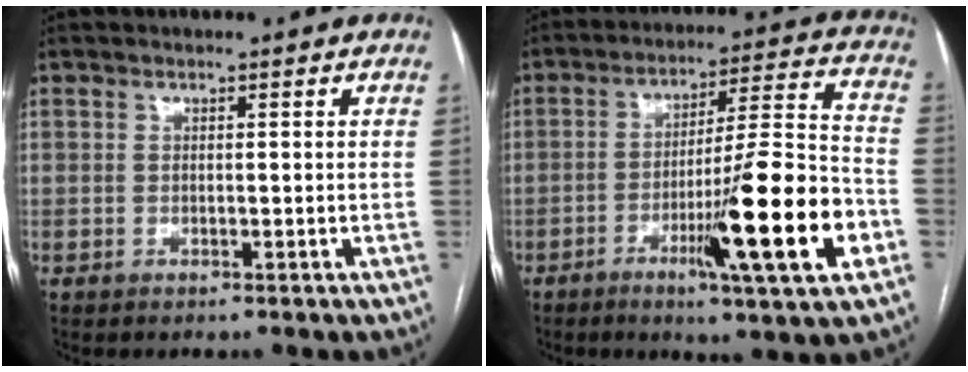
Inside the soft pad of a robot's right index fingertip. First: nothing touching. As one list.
[{"total": 18.1, "force": [-6.4, 0.0, 16.9], "torque": [-0.260, -0.012, -0.098]}]